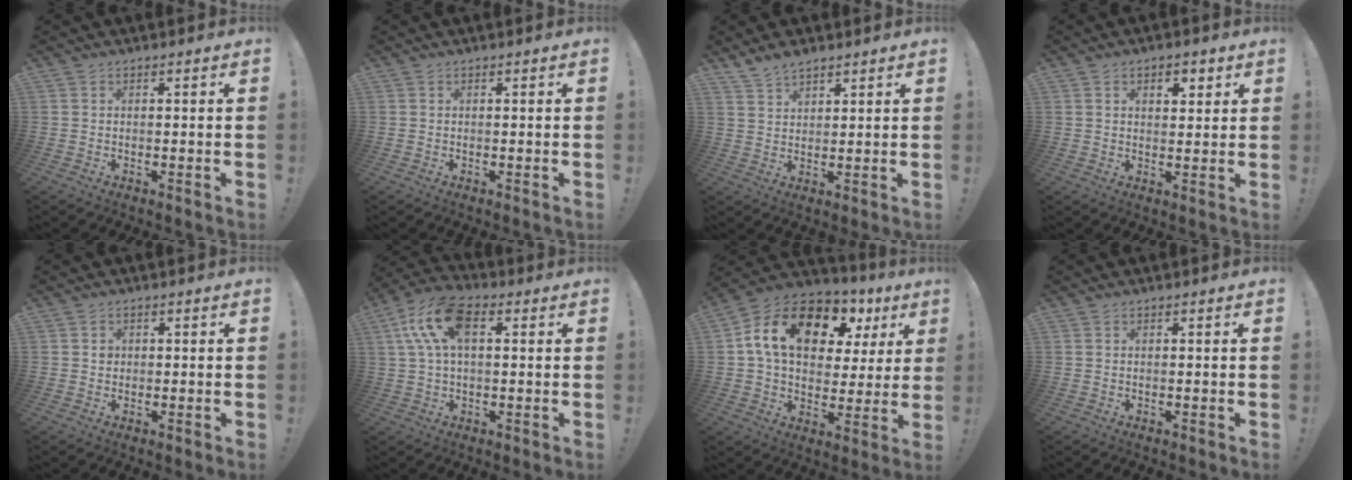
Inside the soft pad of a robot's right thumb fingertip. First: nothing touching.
{"total": 0.0}
{"total": 4.9, "force": [4.2, 2.0, 1.6], "torque": [-0.031, -0.026, 0.080]}
{"total": 3.8, "force": [2.0, 2.3, 2.2], "torque": [-0.019, -0.007, 0.029]}
{"total": 1.3, "force": [0.1, 1.3, 0.4], "torque": [-0.008, 0.004, 0.001]}
{"total": 13.8, "force": [3.8, 7.8, 10.8], "torque": [-0.207, 0.005, 0.072]}
{"total": 18.5, "force": [8.5, 11.0, 12.2], "torque": [-0.208, -0.030, 0.150]}
{"total": 0.0}